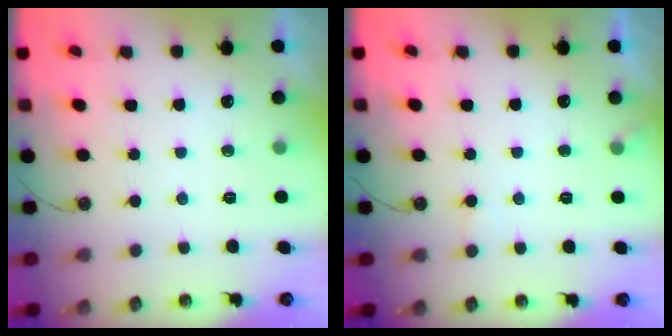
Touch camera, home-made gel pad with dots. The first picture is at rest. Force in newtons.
{"total": 6.6, "press": 6.5, "slide": 0.4}